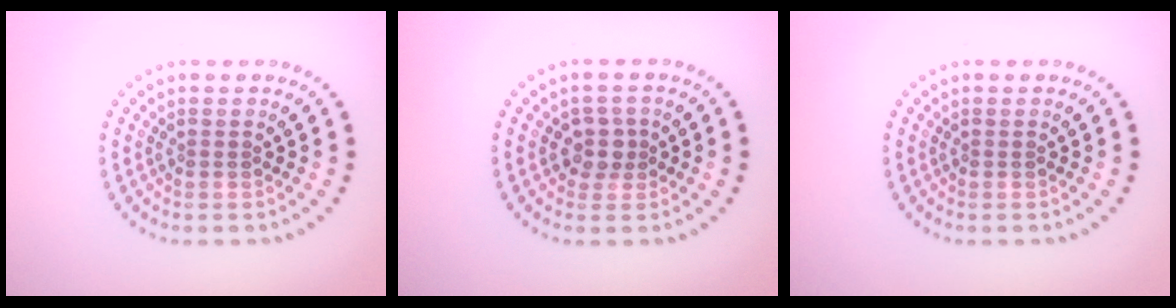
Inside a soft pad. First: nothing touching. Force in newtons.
{"total": 2.0, "press": 1.7, "slide": 1.1}
{"total": 0.0}